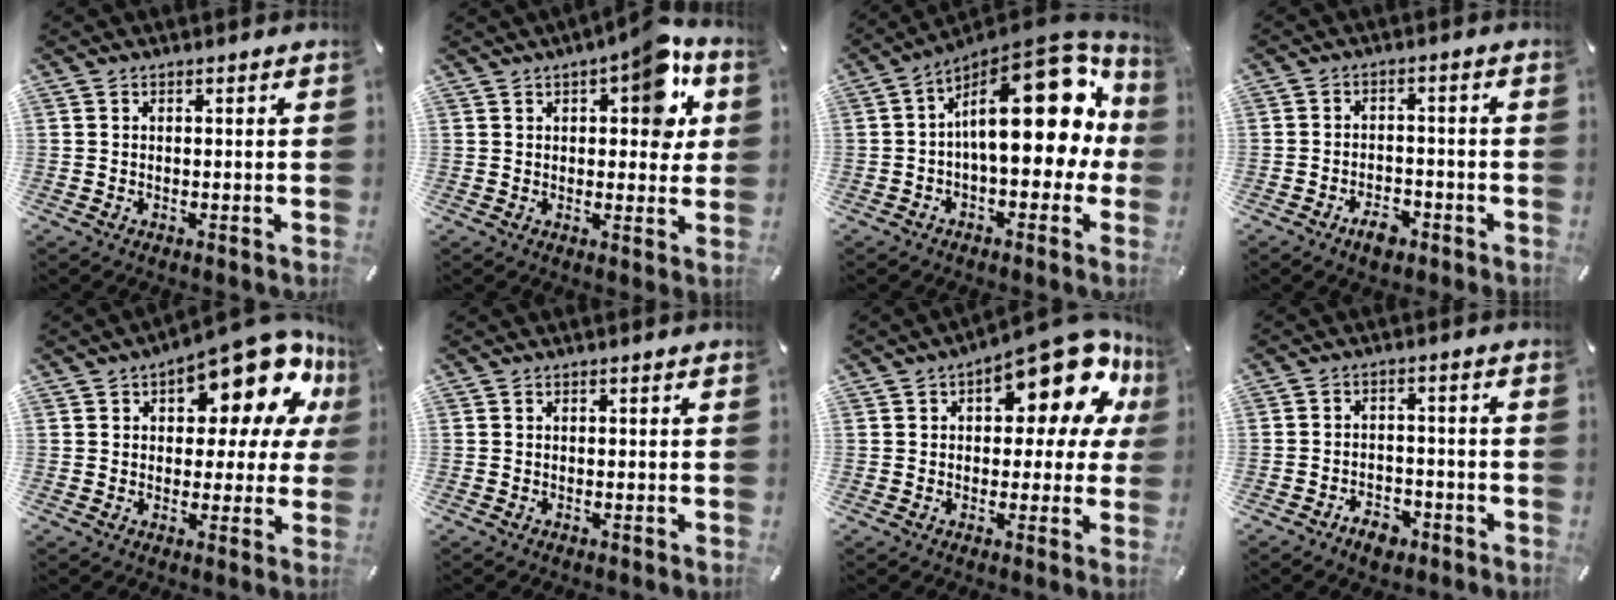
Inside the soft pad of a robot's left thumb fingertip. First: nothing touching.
{"total": 10.7, "force": [4.8, 5.0, 8.2], "torque": [-0.090, -0.023, 0.075]}
{"total": 24.3, "force": [5.5, 11.1, 20.9], "torque": [-0.306, -0.041, 0.097]}
{"total": 4.7, "force": [-3.2, 2.5, 2.4], "torque": [-0.043, 0.016, -0.056]}
{"total": 17.0, "force": [10.4, 7.8, 11.0], "torque": [-0.149, -0.075, 0.176]}
{"total": 0.0}
{"total": 16.8, "force": [8.8, 7.5, 12.1], "torque": [-0.157, -0.062, 0.146]}
{"total": 4.7, "force": [-3.3, 2.8, 1.9], "torque": [-0.035, 0.016, -0.061]}